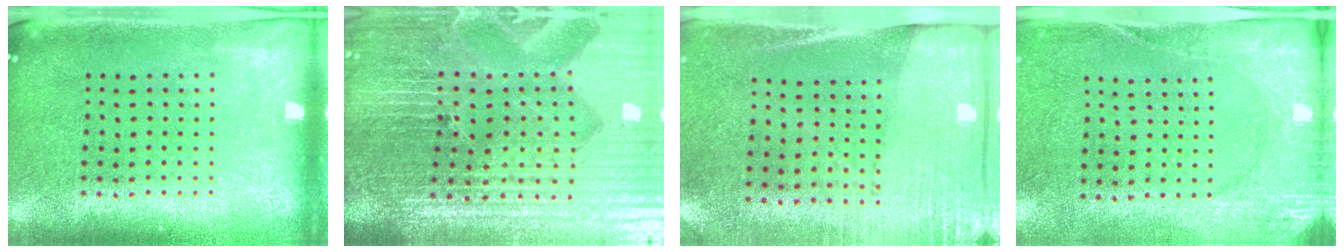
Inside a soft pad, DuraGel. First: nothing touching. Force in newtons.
{"total": 7.3, "press": 6.4, "slide": 3.6}
{"total": 2.7, "press": 2.4, "slide": 1.3}
{"total": 2.7, "press": 2.1, "slide": 1.7}